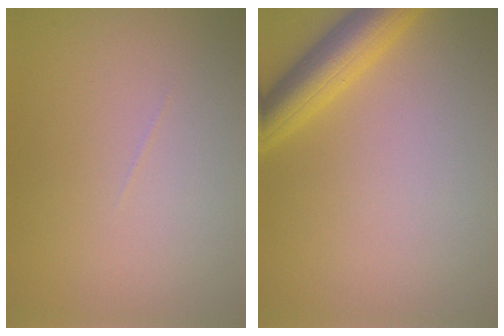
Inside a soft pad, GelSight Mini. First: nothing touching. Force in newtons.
{"total": 4.5, "press": 4.5, "slide": 0.2}